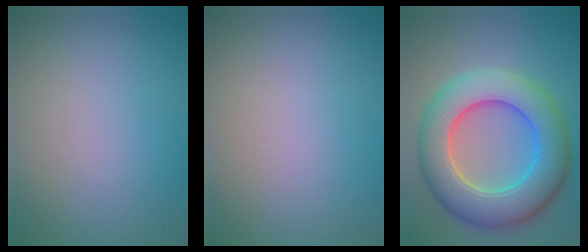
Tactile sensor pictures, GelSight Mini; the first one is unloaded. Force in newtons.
{"total": 0.0}
{"total": 10.1, "press": 10.1, "slide": 0.8}